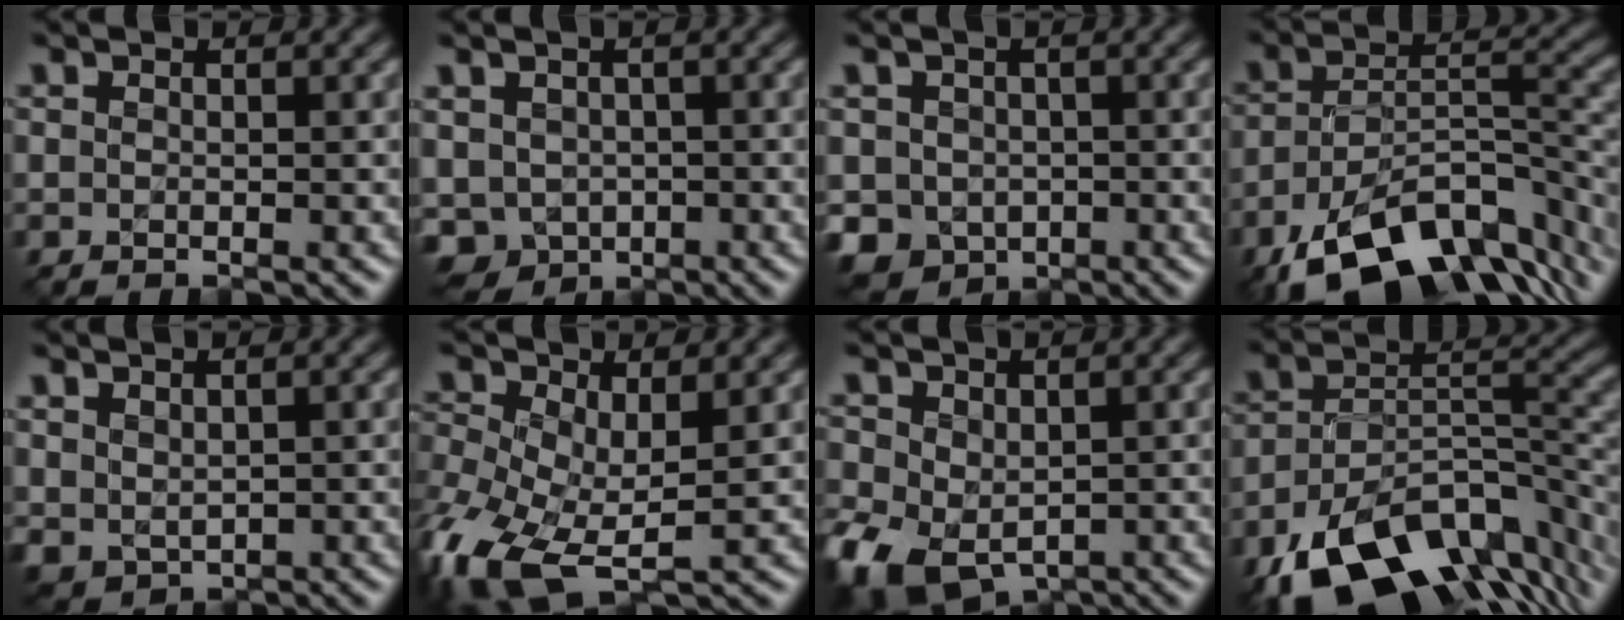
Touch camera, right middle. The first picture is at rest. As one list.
[{"total": 4.5, "force": [-1.1, 3.9, 2.0], "torque": [-0.045, -0.011, -0.020]}, {"total": 4.5, "force": [-1.4, 4.0, 1.7], "torque": [-0.029, -0.006, -0.030]}, {"total": 13.4, "force": [-8.5, 5.8, 8.6], "torque": [-0.141, 0.004, -0.141]}, {"total": 2.0, "force": [0.9, 1.5, 0.8], "torque": [-0.020, -0.004, 0.023]}, {"total": 10.5, "force": [-3.1, 5.9, 8.1], "torque": [-0.211, -0.029, -0.056]}, {"total": 8.4, "force": [-2.9, 5.9, 5.3], "torque": [-0.124, -0.020, -0.052]}, {"total": 14.2, "force": [-8.1, 7.3, 9.1], "torque": [-0.158, 0.002, -0.136]}]